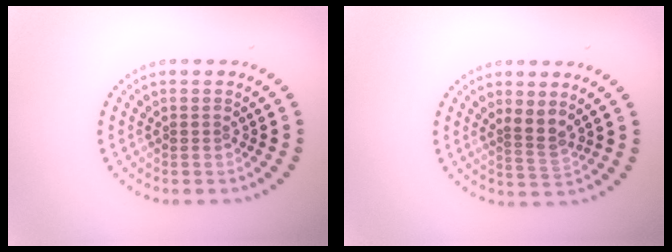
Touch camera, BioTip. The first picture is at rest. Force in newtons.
{"total": 2.3, "press": 1.7, "slide": 1.5}